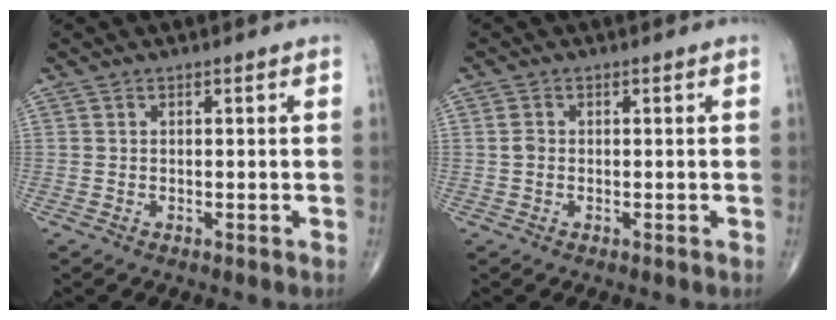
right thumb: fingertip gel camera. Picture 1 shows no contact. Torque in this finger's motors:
{"motor_torque": [0.16, -0.86, 0.25, 0.12, -0.03]}